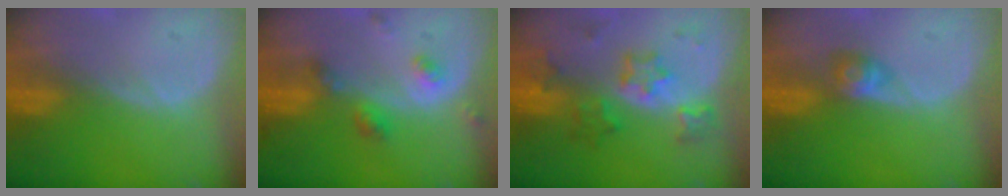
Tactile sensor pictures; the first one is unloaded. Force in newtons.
{"total": 4.8, "press": 4.3, "slide": 2.1}
{"total": 6.5, "press": 6.4, "slide": 0.7}
{"total": 2.8, "press": 2.6, "slide": 1.2}